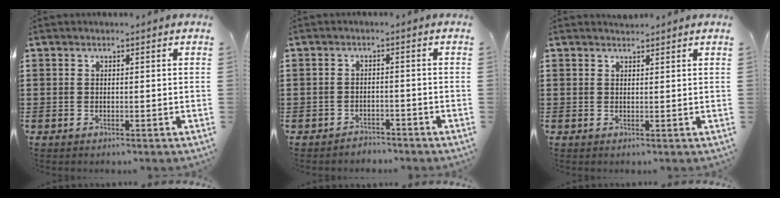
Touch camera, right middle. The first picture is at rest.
{"total": 2.0, "force": [-2.0, 0.3, -0.2], "torque": [-0.005, 0.001, -0.046]}
{"total": 1.2, "force": [1.1, 0.2, -0.1], "torque": [0.000, 0.001, 0.022]}